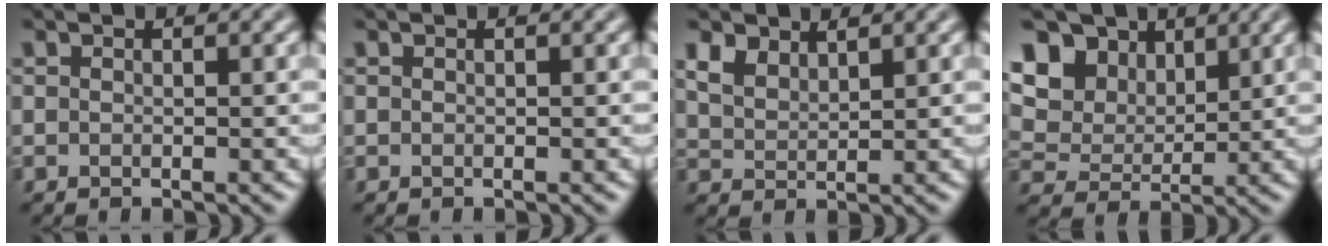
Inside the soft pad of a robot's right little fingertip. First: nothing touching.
{"total": 0.0}
{"total": 2.9, "force": [2.2, 1.4, 1.3], "torque": [-0.034, 0.001, 0.047]}
{"total": 12.5, "force": [6.5, 8.6, 6.2], "torque": [-0.140, 0.025, 0.118]}